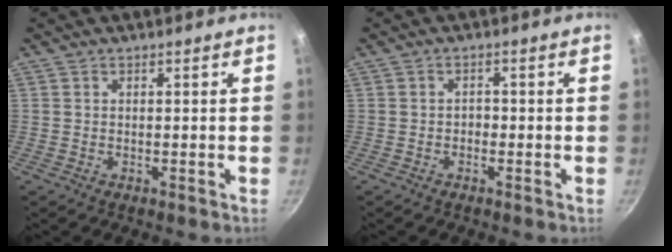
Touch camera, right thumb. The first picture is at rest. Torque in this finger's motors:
{"motor_torque": [-0.14, -0.10, -0.05, 0.13, 0.05]}